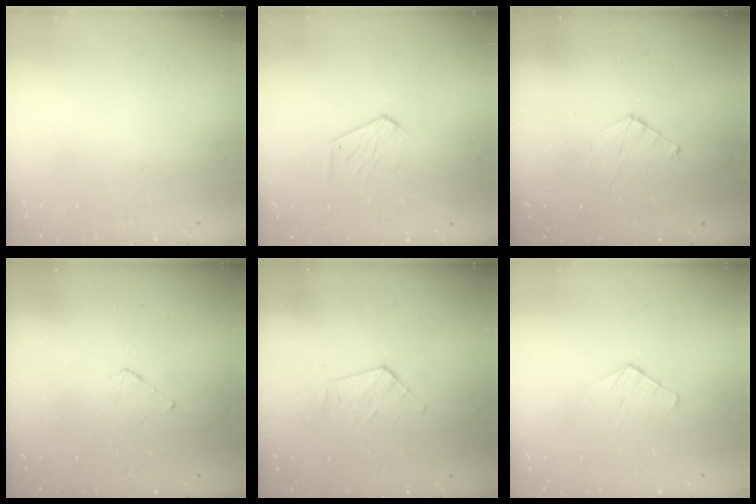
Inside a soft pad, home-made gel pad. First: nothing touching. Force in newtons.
{"total": 4.5, "press": 4.5, "slide": 0.2}
{"total": 4.8, "press": 4.7, "slide": 0.6}
{"total": 3.9, "press": 3.9, "slide": 0.2}
{"total": 4.3, "press": 4.3, "slide": 0.4}
{"total": 3.5, "press": 3.4, "slide": 0.3}